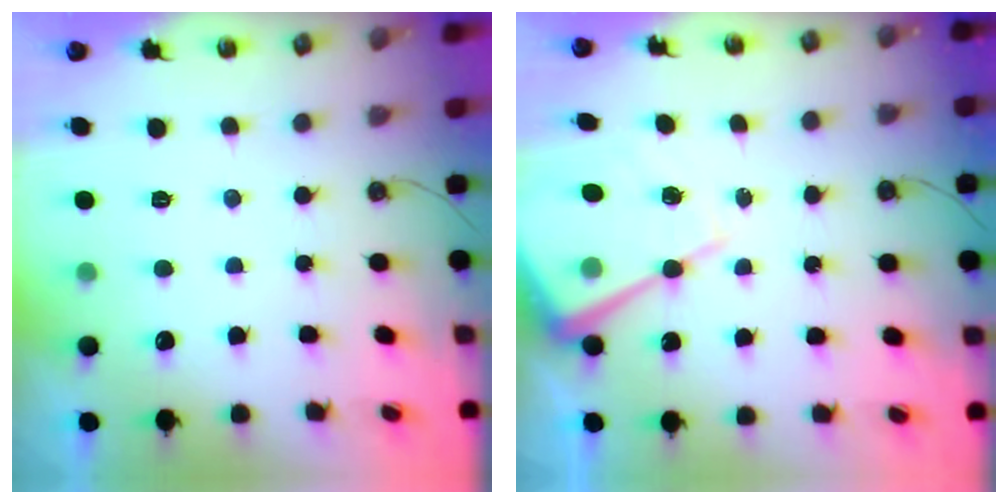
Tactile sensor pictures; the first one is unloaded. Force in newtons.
{"total": 14.0, "press": 13.9, "slide": 0.5}